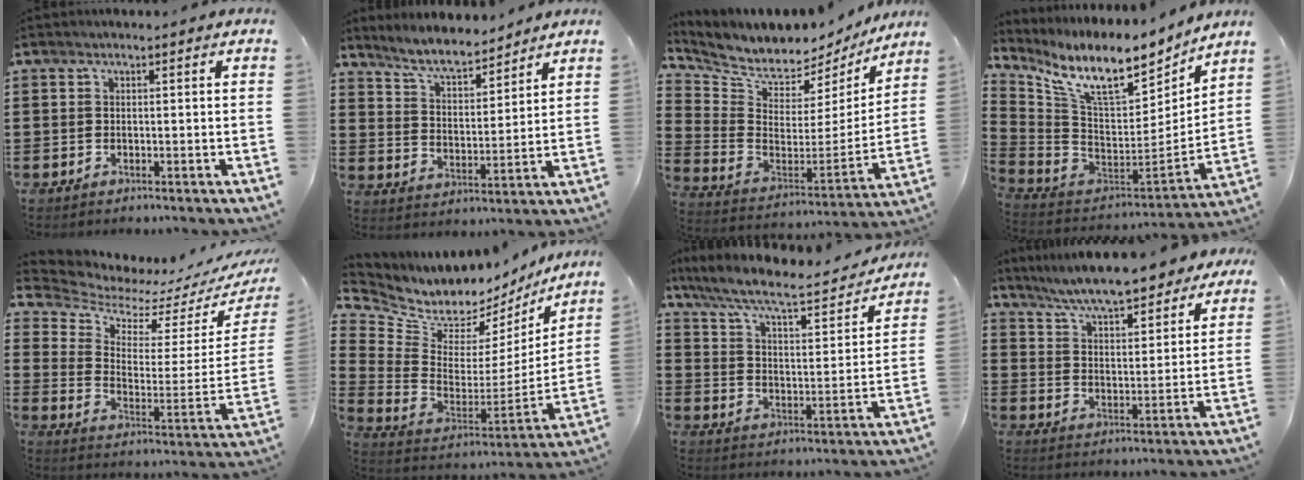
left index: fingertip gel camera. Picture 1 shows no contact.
{"total": 6.7, "force": [6.2, 0.8, 2.6], "torque": [-0.071, -0.026, 0.110]}
{"total": 5.5, "force": [5.1, 1.8, 0.4], "torque": [-0.048, -0.055, 0.088]}
{"total": 11.6, "force": [8.4, 2.7, 7.5], "torque": [-0.170, -0.065, 0.144]}
{"total": 4.6, "force": [4.2, 1.4, 1.4], "torque": [-0.057, -0.048, 0.067]}
{"total": 5.6, "force": [4.7, 3.0, 0.8], "torque": [-0.053, -0.051, 0.081]}
{"total": 7.6, "force": [6.4, 1.1, 4.0], "torque": [-0.103, -0.037, 0.105]}
{"total": 8.2, "force": [7.5, 0.6, 3.2], "torque": [-0.093, -0.035, 0.132]}